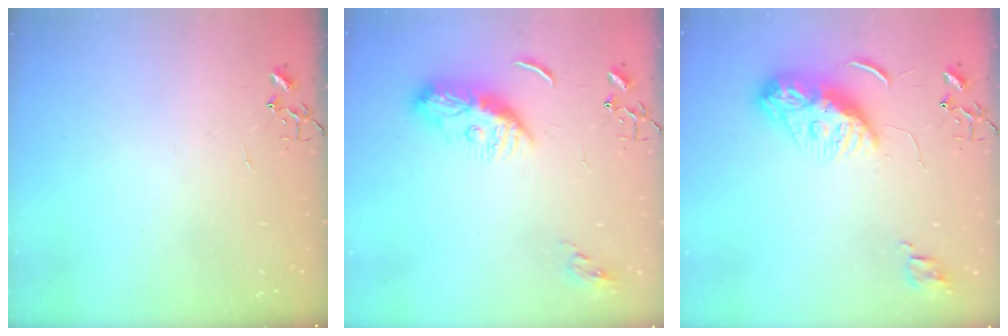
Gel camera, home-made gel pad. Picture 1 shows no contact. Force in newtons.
{"total": 11.0, "press": 11.0, "slide": 0.2}
{"total": 11.8, "press": 11.7, "slide": 1.1}